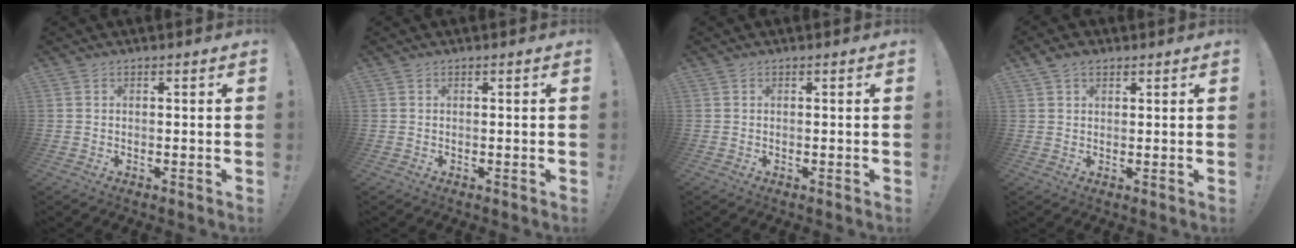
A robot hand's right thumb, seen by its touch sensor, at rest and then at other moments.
{"total": 0.0}
{"total": 0.0}
{"total": 3.0, "force": [1.9, 1.8, 1.5], "torque": [-0.030, -0.002, 0.036]}